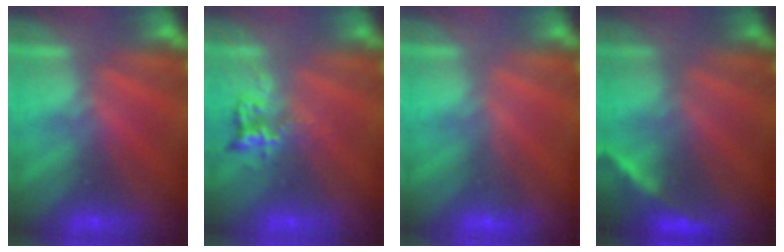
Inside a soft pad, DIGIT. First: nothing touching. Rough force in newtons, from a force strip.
{"total": 2.4}
{"total": 2.8}
{"total": 2.1}